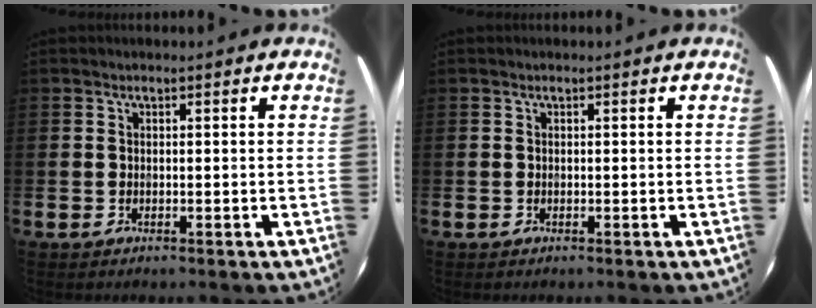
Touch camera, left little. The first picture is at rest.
{"total": 0.0}